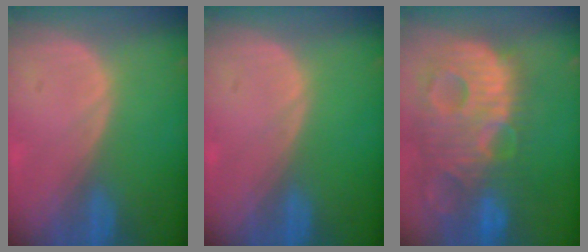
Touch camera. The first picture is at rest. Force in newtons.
{"total": 0.0}
{"total": 14.0, "press": 12.1, "slide": 7.2}